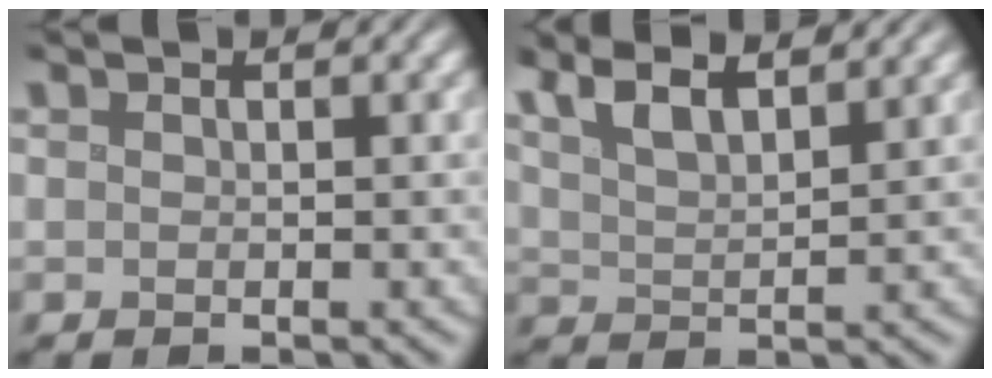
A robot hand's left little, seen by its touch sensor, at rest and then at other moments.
{"total": 5.2, "force": [3.8, 1.4, 3.2], "torque": [-0.060, 0.019, 0.058]}